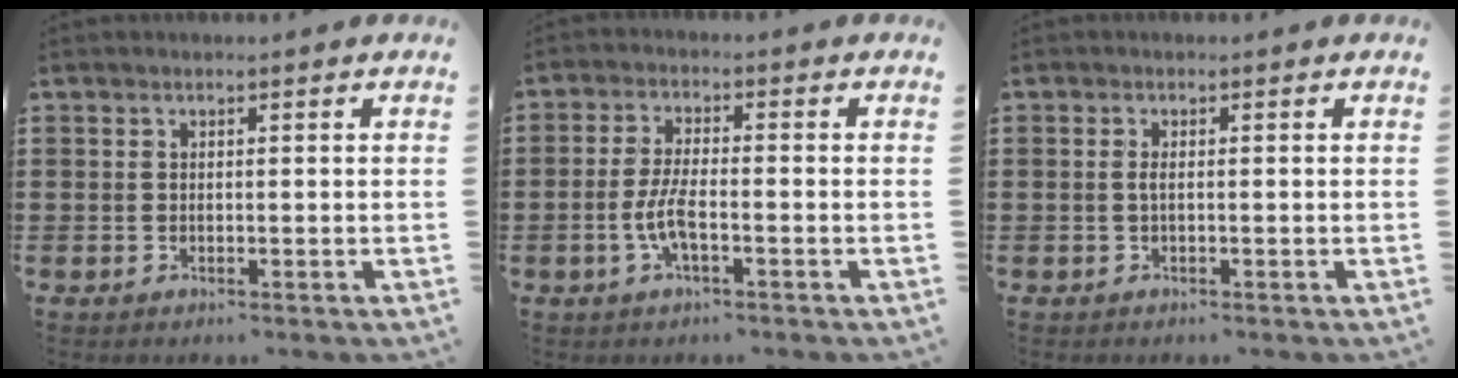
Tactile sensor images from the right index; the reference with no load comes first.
{"total": 5.0, "force": [-1.6, 1.4, 4.6], "torque": [-0.106, -0.004, -0.037]}
{"total": 1.1, "force": [-0.3, 0.2, 1.0], "torque": [-0.028, -0.005, -0.007]}